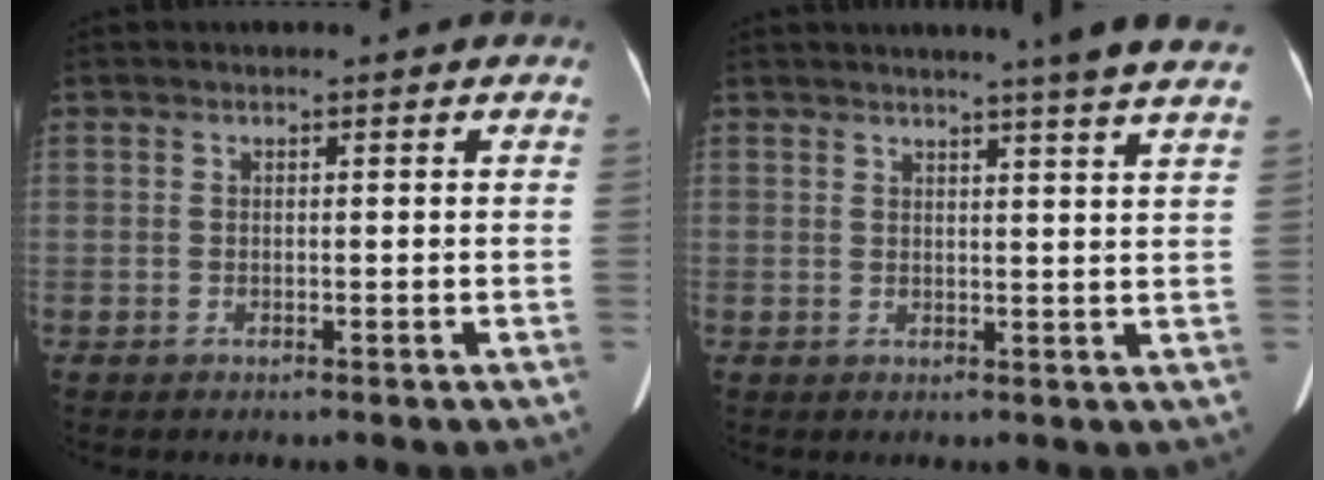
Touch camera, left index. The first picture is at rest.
{"total": 8.3, "force": [7.0, -1.3, 4.1], "torque": [-0.051, -0.006, 0.064]}